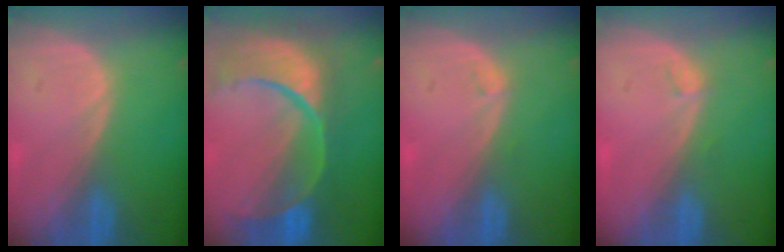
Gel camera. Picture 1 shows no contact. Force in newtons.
{"total": 13.5, "press": 10.8, "slide": 8.0}
{"total": 0.6, "press": 0.6, "slide": 0.2}
{"total": 1.0, "press": 0.9, "slide": 0.3}